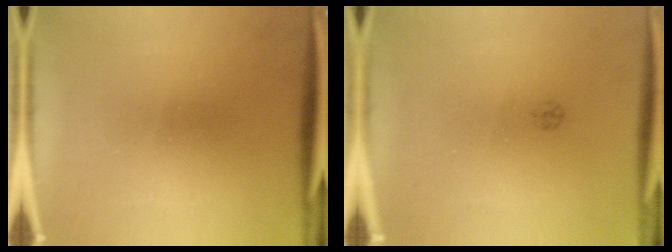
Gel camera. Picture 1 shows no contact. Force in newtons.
{"total": 1.0}